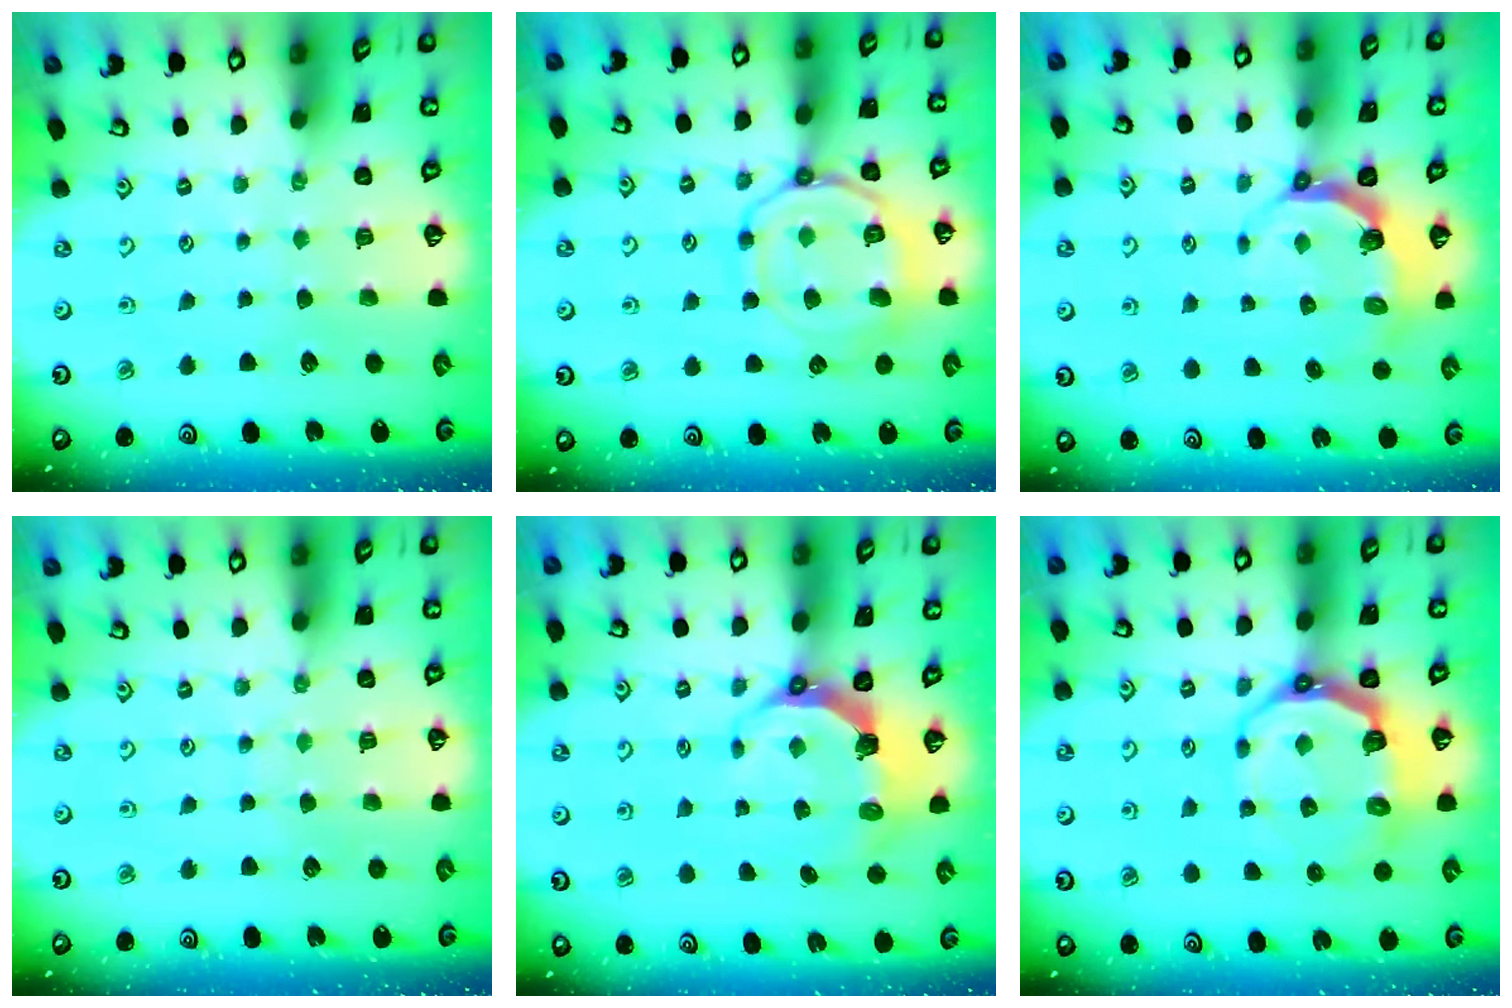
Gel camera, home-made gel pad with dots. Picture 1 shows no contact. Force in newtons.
{"total": 15.4, "press": 15.4, "slide": 1.4}
{"total": 5.0, "press": 4.0, "slide": 3.0}
{"total": 3.8, "press": 3.8, "slide": 0.3}
{"total": 7.4, "press": 5.6, "slide": 4.8}
{"total": 10.0, "press": 8.7, "slide": 5.0}